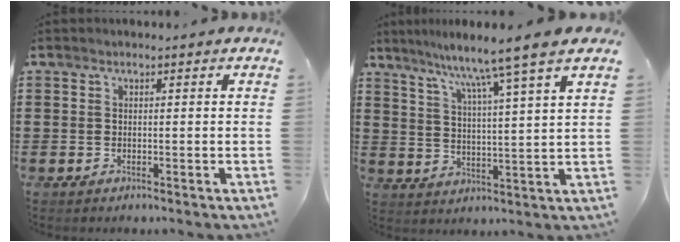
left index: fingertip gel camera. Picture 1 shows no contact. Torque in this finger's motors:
{"motor_torque": [2.14, 0.00, 0.42, 0.03]}